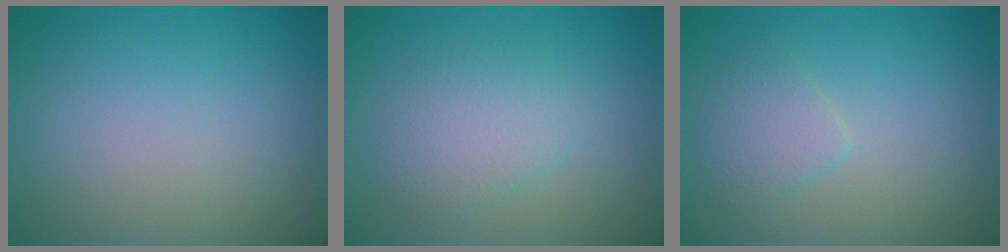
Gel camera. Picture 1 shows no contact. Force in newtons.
{"total": 3.0, "press": 3.0, "slide": 0.1}
{"total": 2.1, "press": 2.1, "slide": 0.1}